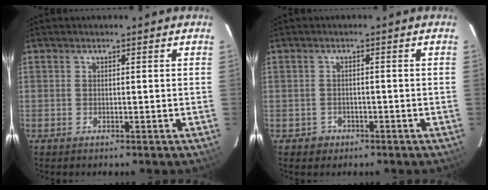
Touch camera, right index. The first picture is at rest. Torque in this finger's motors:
{"motor_torque": [-0.10, 0.02, -0.22, -0.12]}